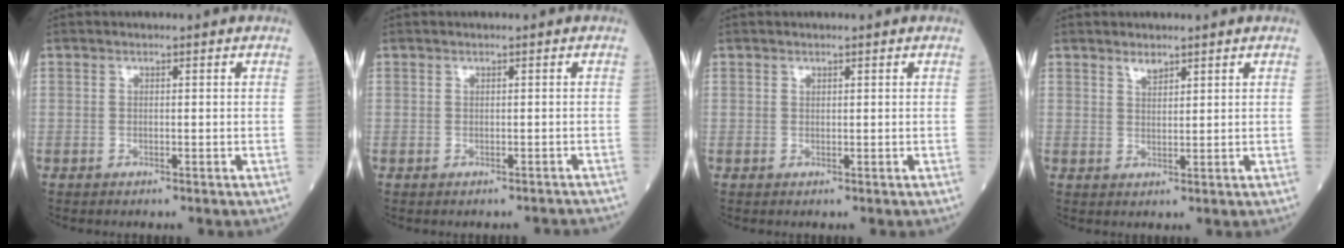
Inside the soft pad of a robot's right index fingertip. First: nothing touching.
{"total": 1.2, "force": [-1.1, 0.4, 0.3], "torque": [0.000, -0.001, -0.013]}
{"total": 0.0}
{"total": 1.8, "force": [1.5, 0.6, 0.8], "torque": [-0.013, -0.003, 0.028]}